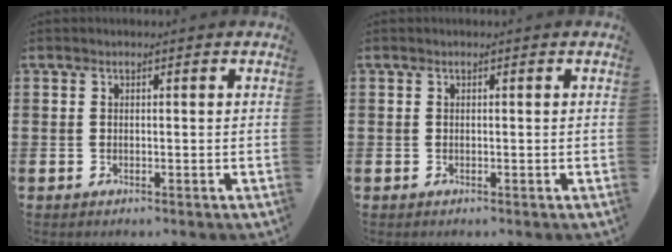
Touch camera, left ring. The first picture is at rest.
{"total": 0.0}